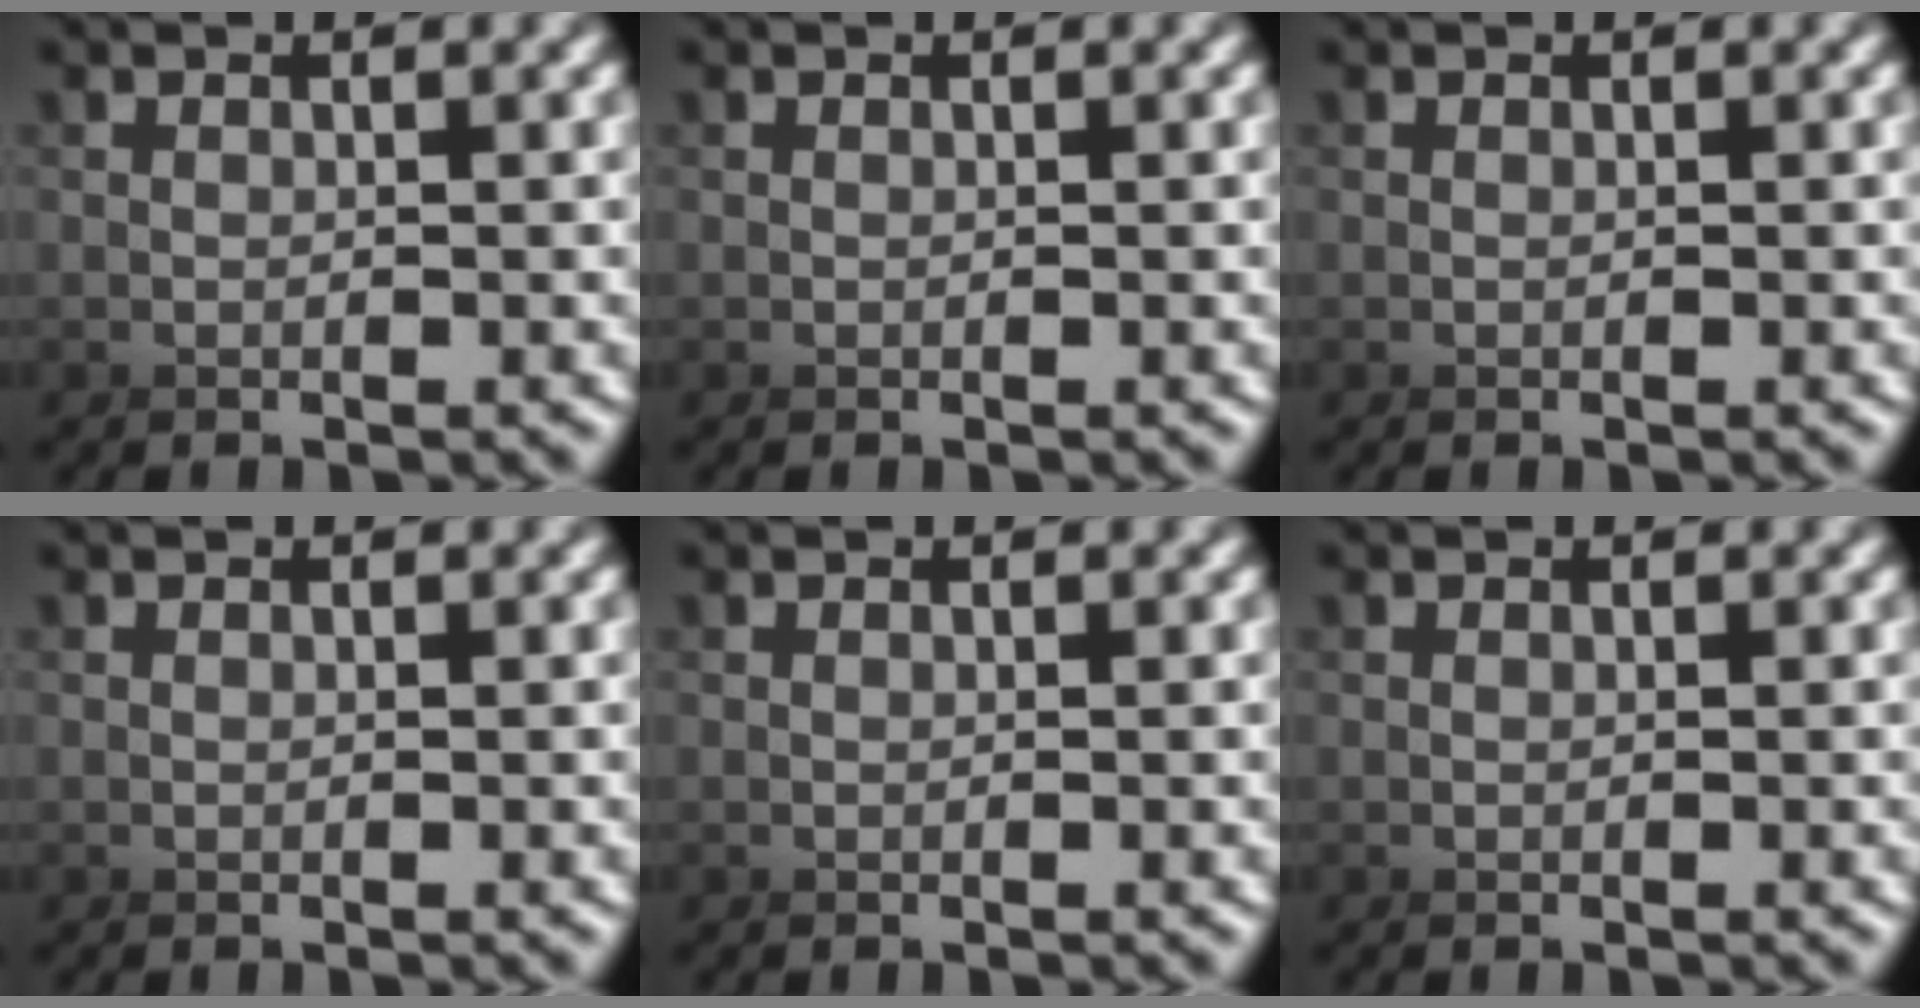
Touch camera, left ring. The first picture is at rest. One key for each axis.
{"total": 0.0}
{"total": 0.0}
{"total": 0.0}
{"total": 0.0}
{"total": 0.0}